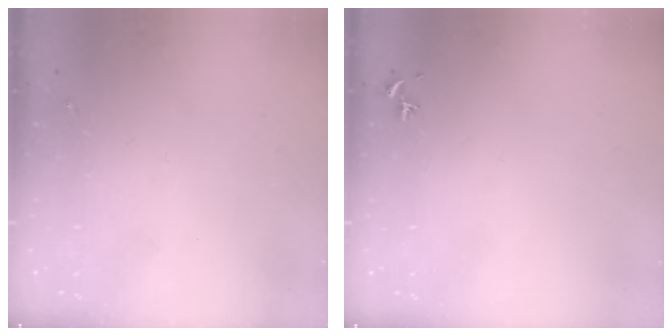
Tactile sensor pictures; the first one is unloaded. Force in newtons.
{"total": 0.7, "press": 0.5, "slide": 0.4}